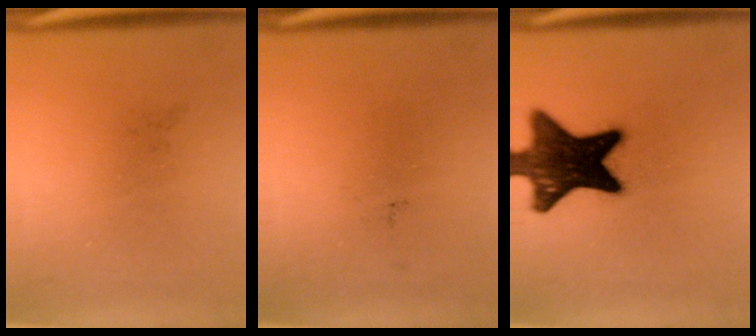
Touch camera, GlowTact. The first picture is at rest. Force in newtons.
{"total": 0.0}
{"total": 18.2}